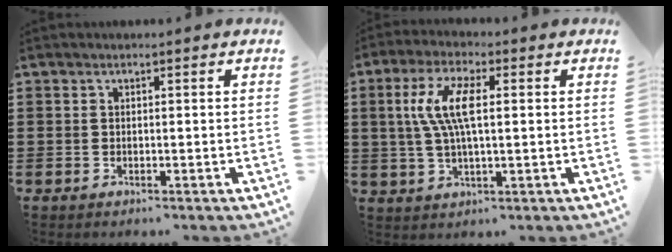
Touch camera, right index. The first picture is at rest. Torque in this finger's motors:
{"motor_torque": [1.25, 0.17, 0.46, 0.21]}